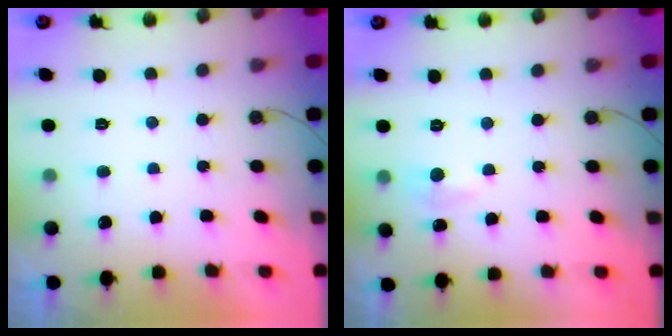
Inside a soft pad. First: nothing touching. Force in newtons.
{"total": 4.7, "press": 4.6, "slide": 0.8}